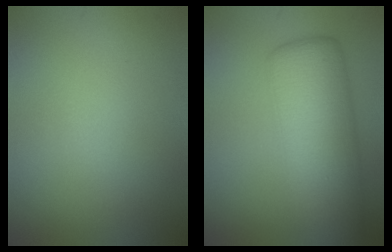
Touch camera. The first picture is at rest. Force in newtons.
{"total": 9.2, "press": 9.2, "slide": 0.4}